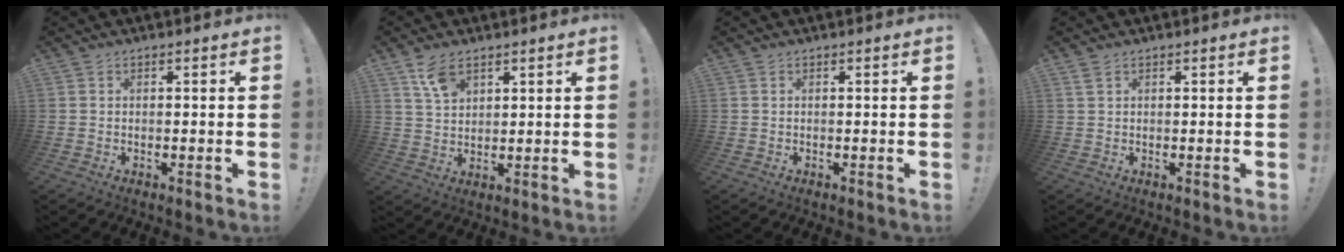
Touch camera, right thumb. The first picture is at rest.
{"total": 6.9, "force": [4.3, 3.7, 3.9], "torque": [-0.071, -0.017, 0.082]}
{"total": 0.0}
{"total": 1.7, "force": [1.2, 0.6, 1.1], "torque": [-0.017, -0.001, 0.021]}